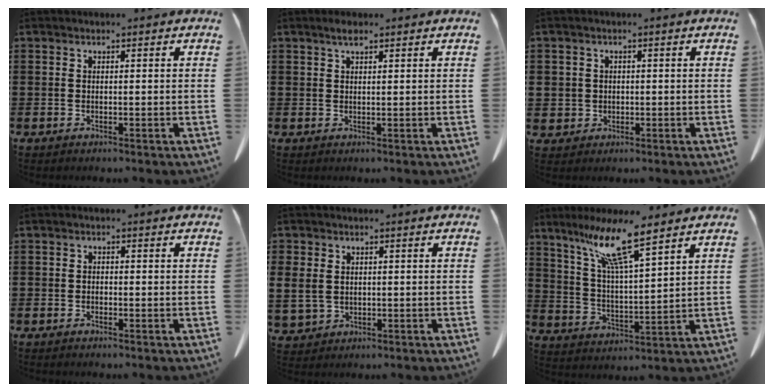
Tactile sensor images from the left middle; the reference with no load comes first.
{"total": 1.7, "force": [1.2, 0.6, 1.0], "torque": [-0.023, 0.002, 0.021]}
{"total": 2.1, "force": [0.0, 2.1, 0.1], "torque": [-0.013, 0.008, -0.003]}
{"total": 1.0, "force": [-0.8, 0.4, 0.2], "torque": [-0.006, 0.000, -0.017]}
{"total": 4.2, "force": [0.3, 3.5, 2.2], "torque": [-0.073, 0.004, 0.000]}
{"total": 11.6, "force": [8.4, 1.1, 7.9], "torque": [-0.176, -0.027, 0.144]}